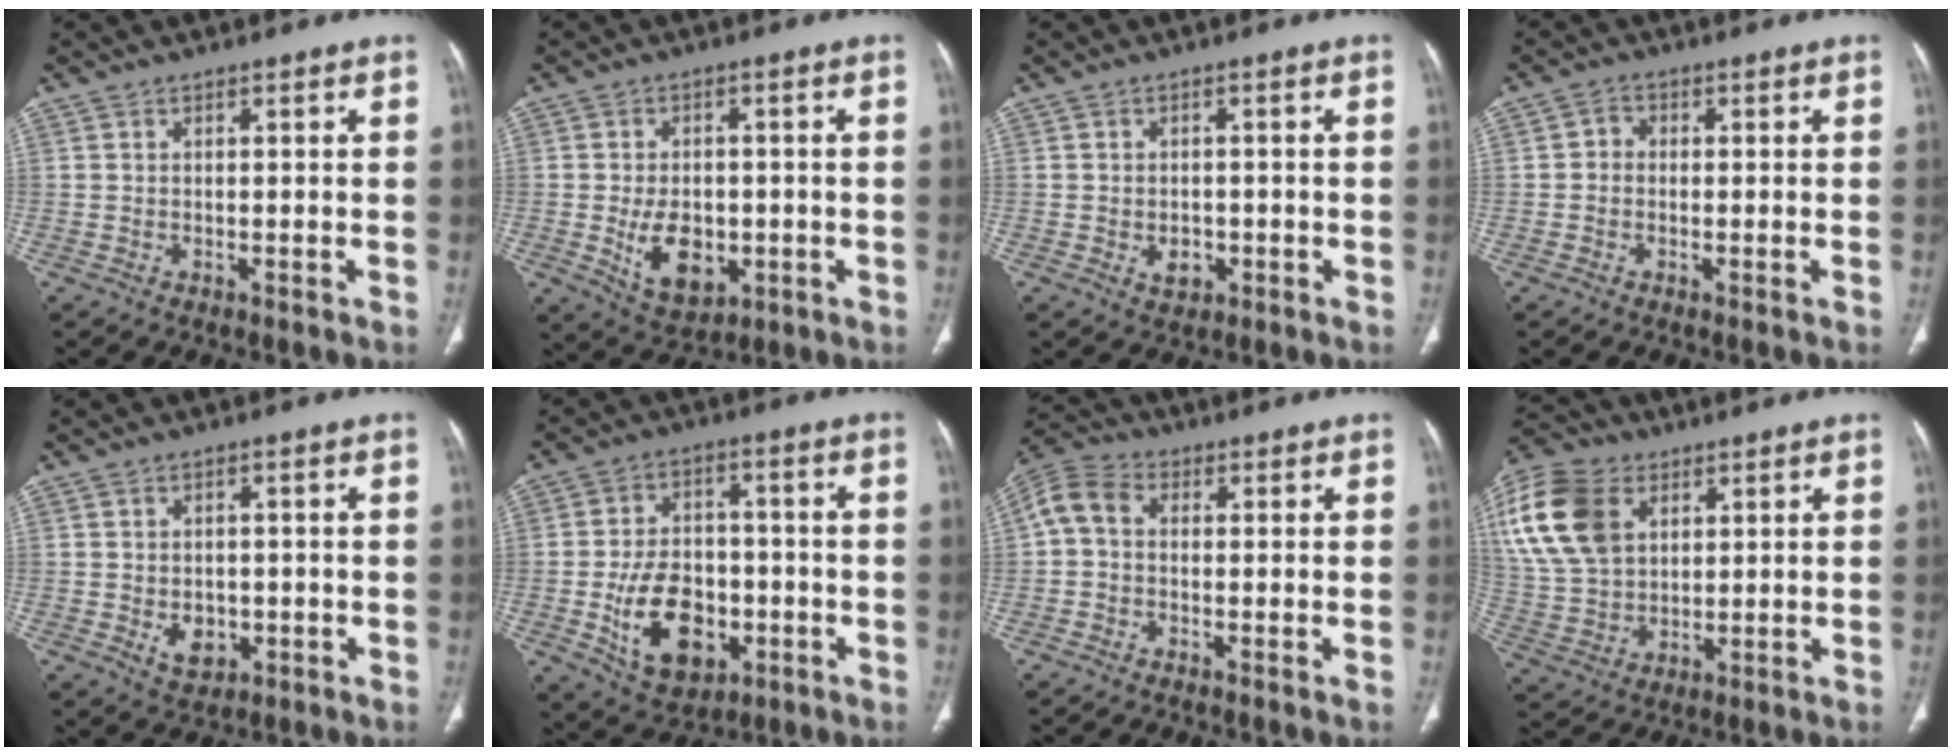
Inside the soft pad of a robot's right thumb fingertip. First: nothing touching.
{"total": 9.4, "force": [-1.9, 6.3, 6.8], "torque": [-0.088, -0.002, -0.015]}
{"total": 3.4, "force": [-1.0, 2.5, 2.1], "torque": [-0.021, 0.005, -0.008]}
{"total": 2.1, "force": [-0.4, 1.8, 0.9], "torque": [-0.003, 0.006, -0.014]}
{"total": 4.7, "force": [-1.1, 3.5, 2.9], "torque": [-0.029, 0.003, -0.006]}
{"total": 14.3, "force": [-3.9, 9.7, 9.8], "torque": [-0.135, 0.017, -0.053]}
{"total": 6.3, "force": [0.2, 4.4, 4.5], "torque": [-0.088, 0.018, -0.011]}
{"total": 17.7, "force": [6.1, 12.3, 11.1], "torque": [-0.226, -0.002, 0.120]}